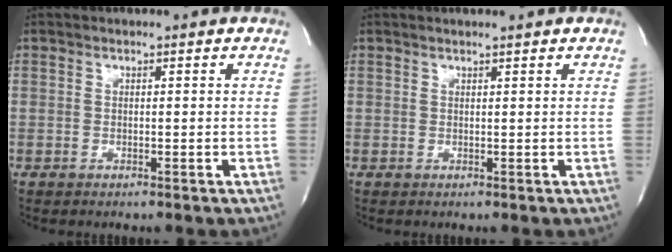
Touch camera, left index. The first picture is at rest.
{"total": 1.6, "force": [1.4, -0.2, 0.7], "torque": [-0.012, 0.008, 0.025]}